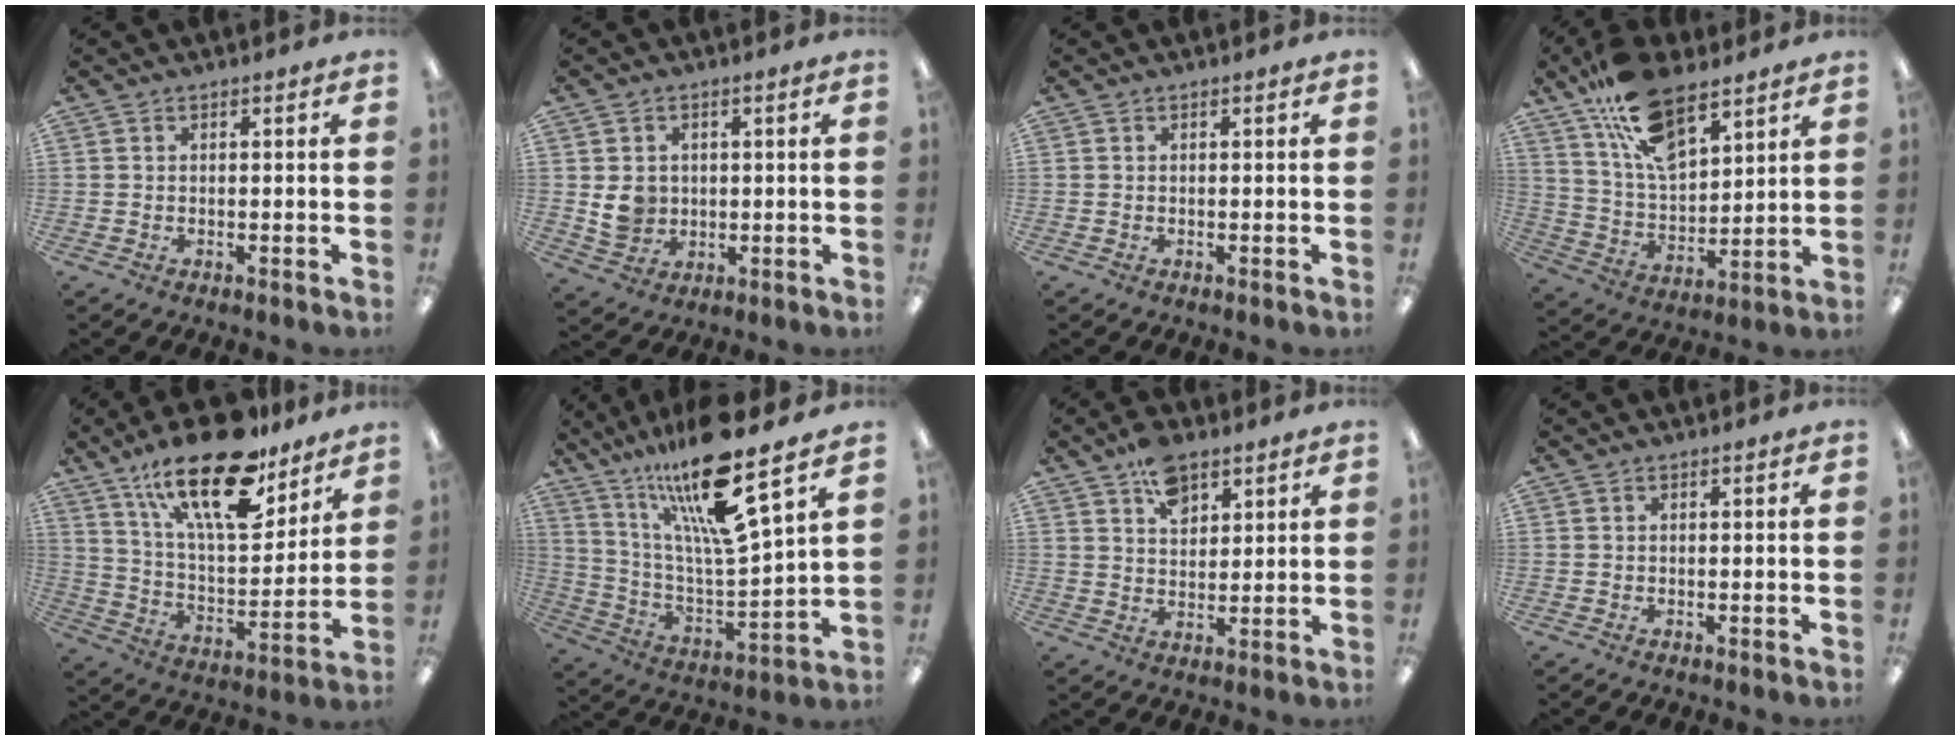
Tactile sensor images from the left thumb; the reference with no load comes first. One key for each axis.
{"total": 5.5, "fx": 0.7, "fy": 4.9, "fz": 2.4, "tx": -0.028, "ty": 0.003, "tz": 0.014}
{"total": 0.0}
{"total": 17.0, "fx": 11.4, "fy": 7.6, "fz": 10.0, "tx": -0.185, "ty": -0.049, "tz": 0.207}
{"total": 24.3, "fx": 15.9, "fy": 9.7, "fz": 15.7, "tx": -0.256, "ty": -0.090, "tz": 0.271}
{"total": 20.1, "fx": 14.9, "fy": 2.6, "fz": 13.3, "tx": -0.258, "ty": -0.092, "tz": 0.240}
{"total": 7.8, "fx": 5.0, "fy": 4.5, "fz": 3.9, "tx": -0.061, "ty": -0.019, "tz": 0.088}
{"total": 0.0}